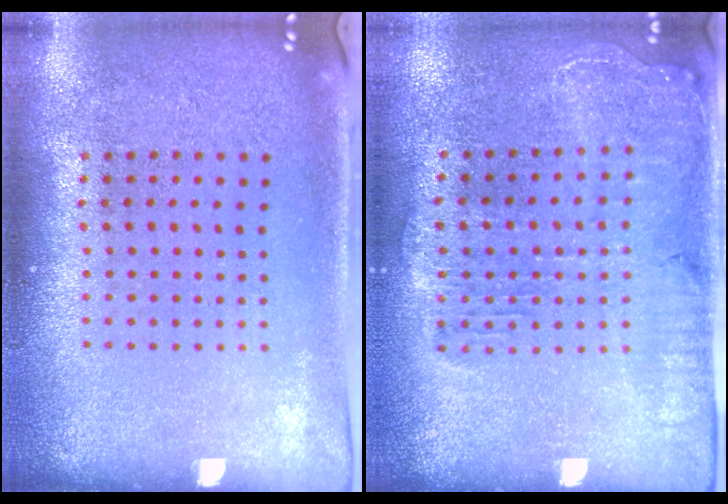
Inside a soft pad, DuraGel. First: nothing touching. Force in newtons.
{"total": 1.7, "press": 1.6, "slide": 0.5}